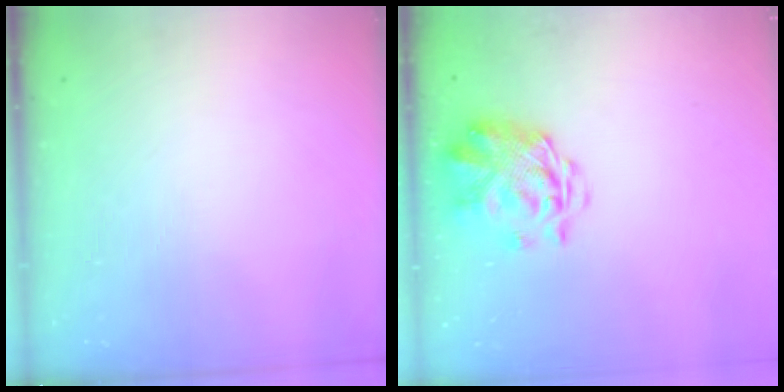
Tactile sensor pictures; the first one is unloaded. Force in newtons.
{"total": 3.3, "press": 2.9, "slide": 1.6}